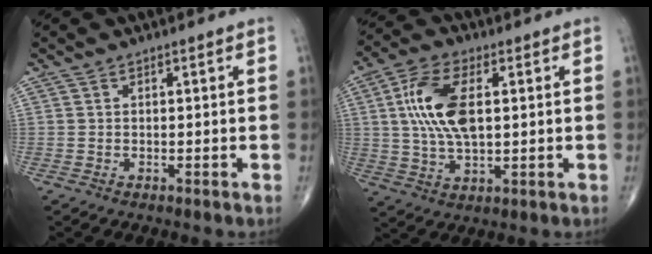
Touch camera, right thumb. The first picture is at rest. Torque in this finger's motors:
{"motor_torque": [0.91, 2.78, 1.63, 0.38, 0.20]}